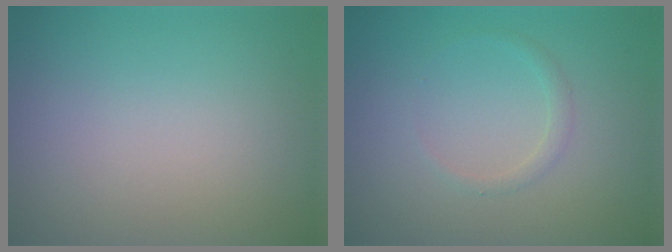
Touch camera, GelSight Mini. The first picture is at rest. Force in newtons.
{"total": 1.0, "press": 1.0, "slide": 0.0}